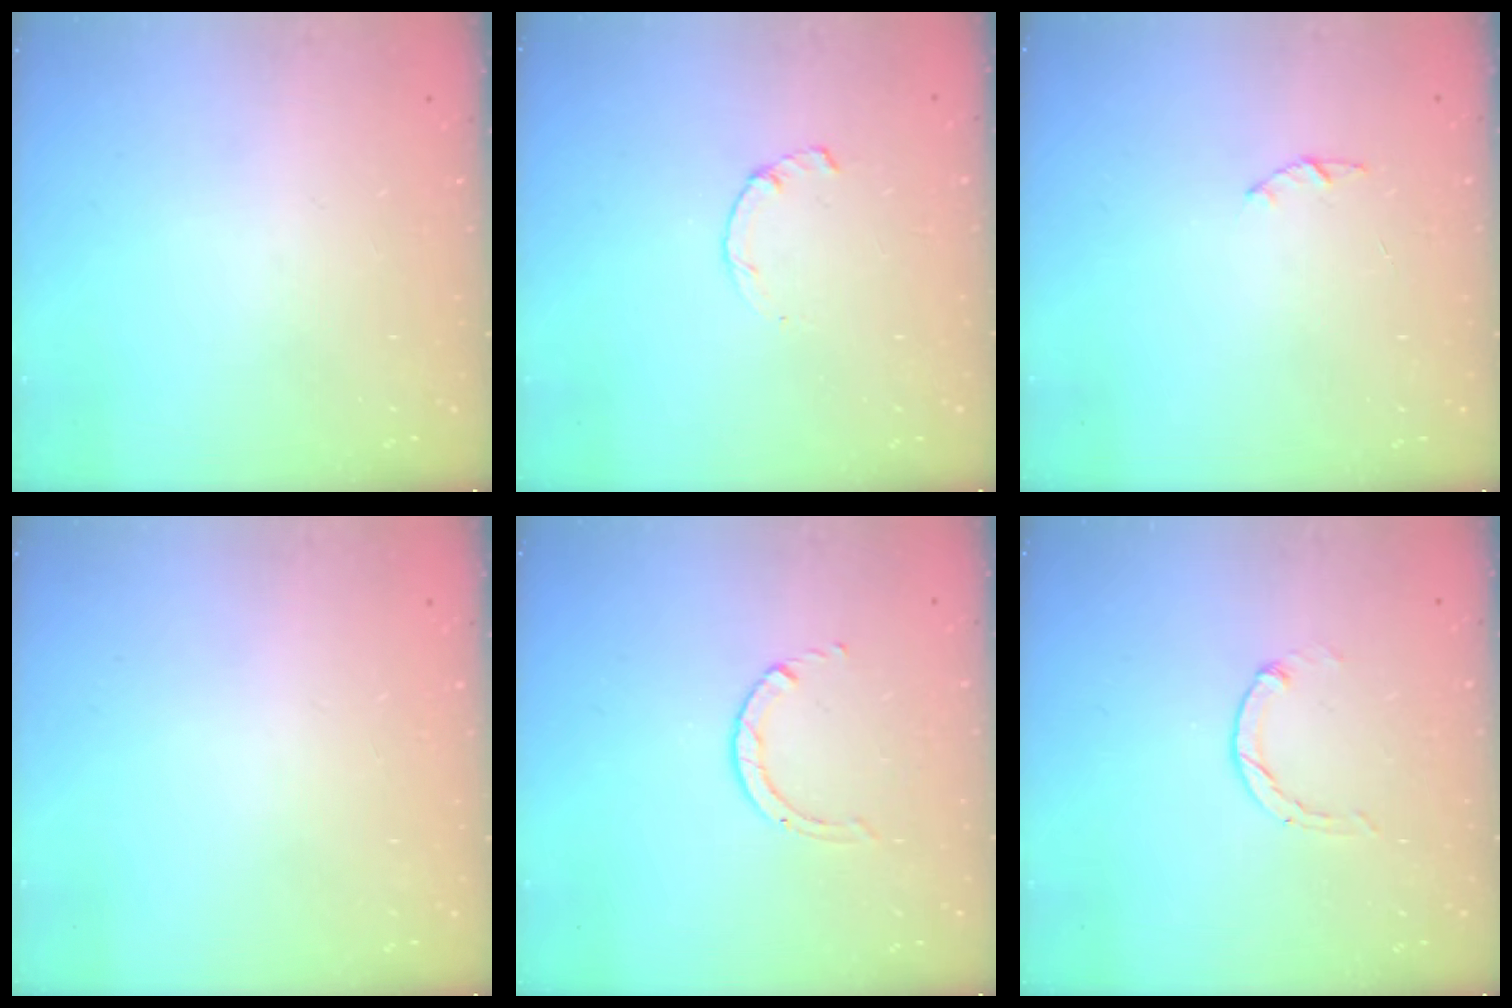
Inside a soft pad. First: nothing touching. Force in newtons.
{"total": 1.7, "press": 1.7, "slide": 0.3}
{"total": 1.0, "press": 0.9, "slide": 0.3}
{"total": 2.4, "press": 2.4, "slide": 0.2}
{"total": 1.4, "press": 1.4, "slide": 0.1}
{"total": 0.8, "press": 0.7, "slide": 0.2}